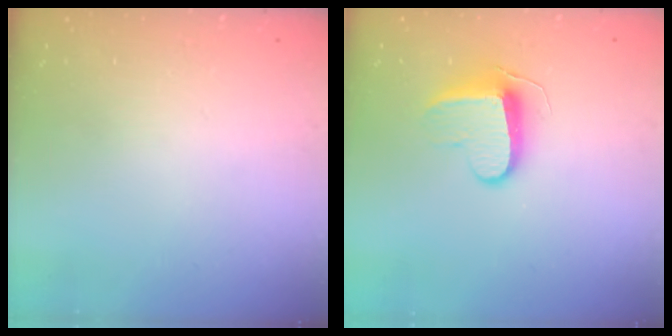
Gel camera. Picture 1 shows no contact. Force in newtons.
{"total": 9.3, "press": 9.3, "slide": 0.3}